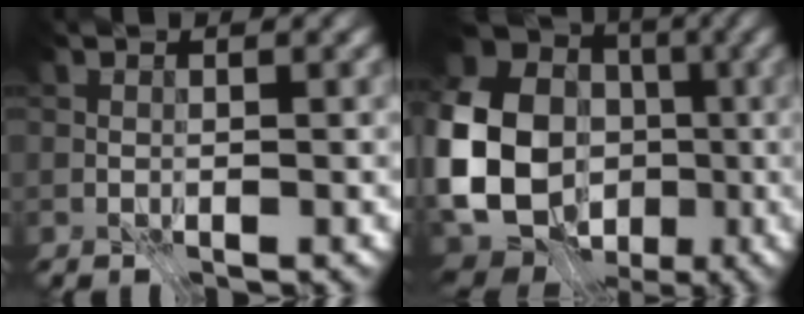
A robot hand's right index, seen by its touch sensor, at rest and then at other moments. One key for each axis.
{"total": 20.7, "fx": -2.8, "fy": 18.5, "fz": 8.9, "tx": -0.203, "ty": -0.007, "tz": -0.084}